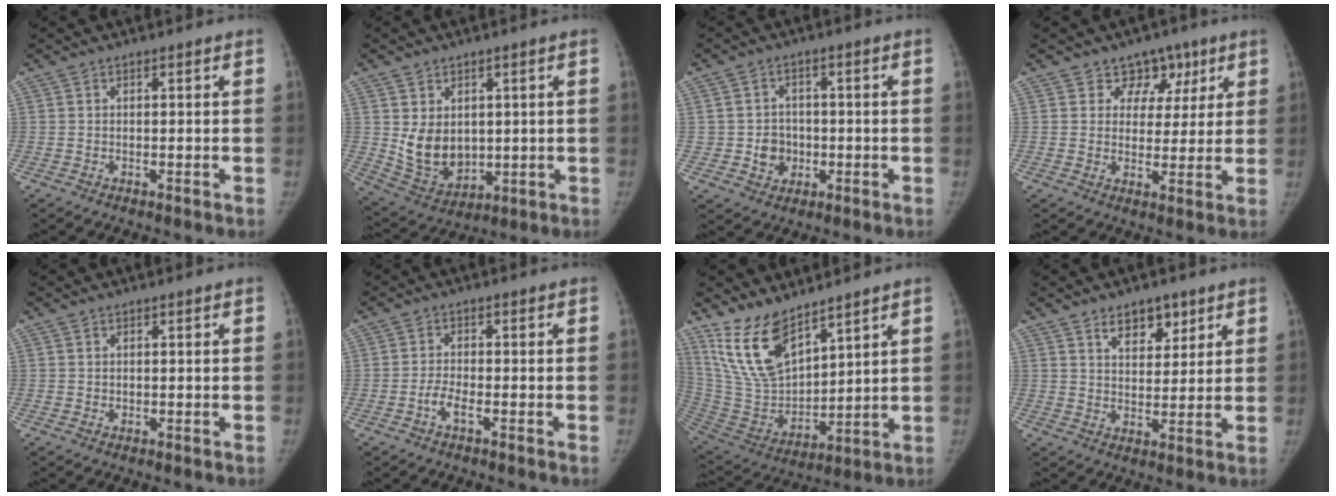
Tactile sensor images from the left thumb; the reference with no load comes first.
{"total": 9.8, "force": [1.2, 7.6, 6.1], "torque": [-0.072, -0.022, 0.049]}
{"total": 5.4, "force": [-1.1, 4.9, 1.9], "torque": [-0.001, 0.010, -0.014]}
{"total": 6.6, "force": [3.8, 5.3, 1.2], "torque": [0.032, -0.013, 0.055]}
{"total": 0.5, "force": [0.0, 0.5, 0.0], "torque": [0.006, 0.001, 0.001]}
{"total": 2.7, "force": [-1.5, 1.0, 2.0], "torque": [-0.041, 0.011, -0.032]}
{"total": 15.2, "force": [10.8, 6.6, 8.3], "torque": [-0.123, -0.065, 0.233]}
{"total": 6.7, "force": [4.2, 3.9, 3.6], "torque": [-0.020, -0.026, 0.069]}